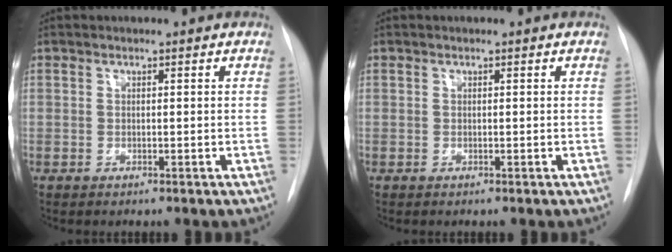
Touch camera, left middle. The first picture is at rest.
{"total": 0.0}